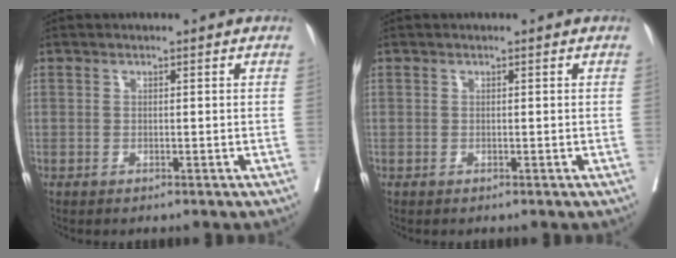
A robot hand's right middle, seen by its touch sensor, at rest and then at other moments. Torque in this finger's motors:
{"motor_torque": [0.00, 0.00, 0.00, -0.02]}